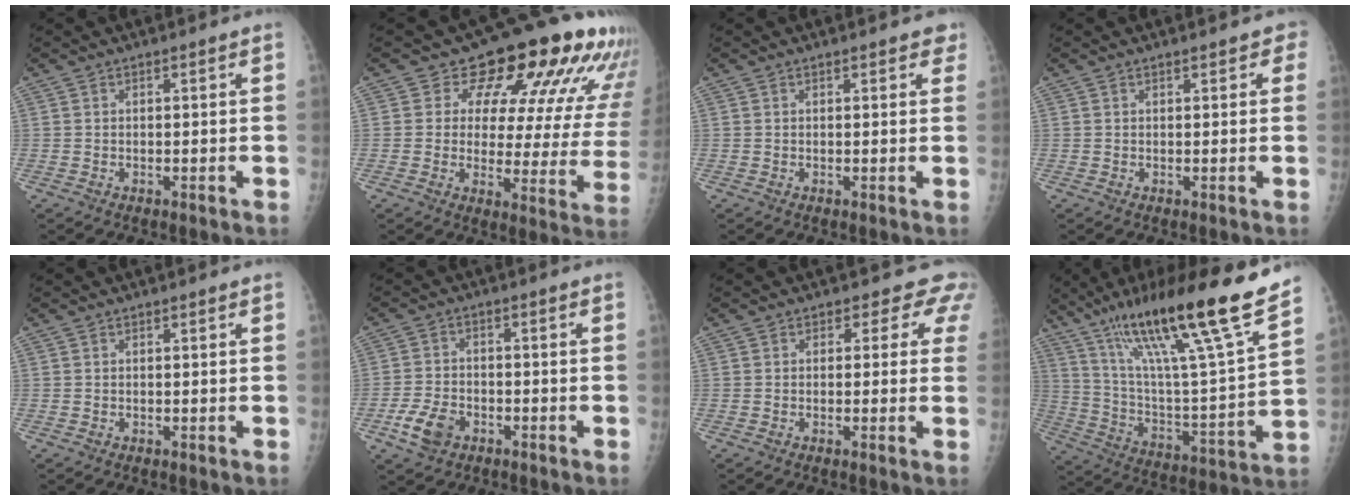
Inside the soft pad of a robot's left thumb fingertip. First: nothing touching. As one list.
[{"total": 19.4, "force": [13.0, 9.0, 11.2], "torque": [-0.088, -0.058, 0.146]}, {"total": 2.1, "force": [1.5, 1.0, 1.1], "torque": [0.008, -0.001, 0.011]}, {"total": 2.0, "force": [1.2, 1.1, 1.0], "torque": [0.006, 0.000, 0.010]}, {"total": 0.0}, {"total": 6.4, "force": [-3.2, 4.3, 3.5], "torque": [-0.066, 0.014, -0.057]}, {"total": 4.1, "force": [2.8, 2.9, 0.7], "torque": [0.027, -0.010, 0.005]}, {"total": 26.1, "force": [17.8, 1.8, 19.1], "torque": [-0.297, -0.059, 0.307]}]